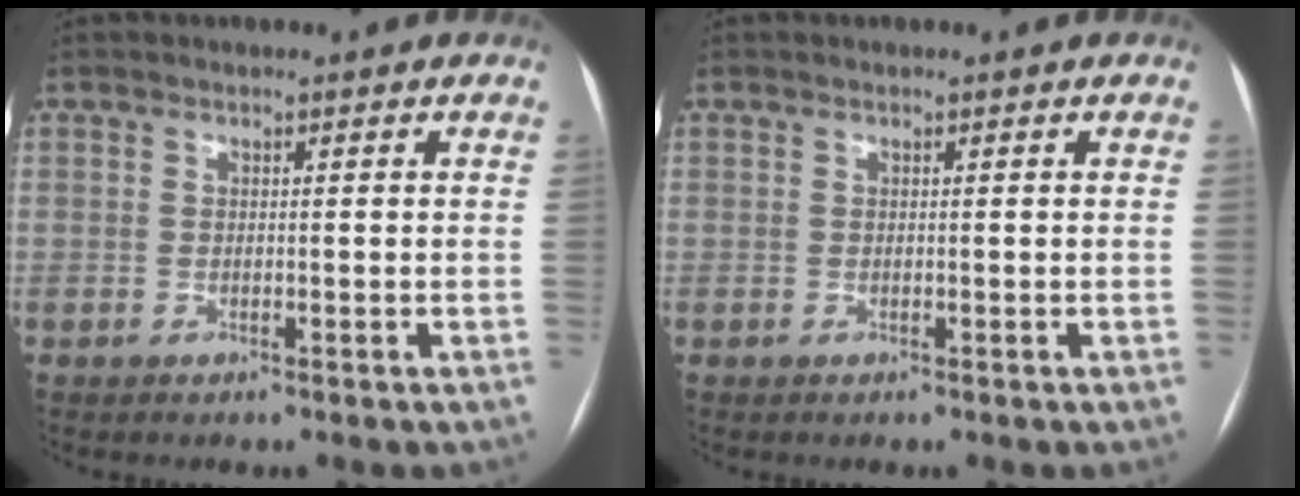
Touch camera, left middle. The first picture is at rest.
{"total": 0.0}